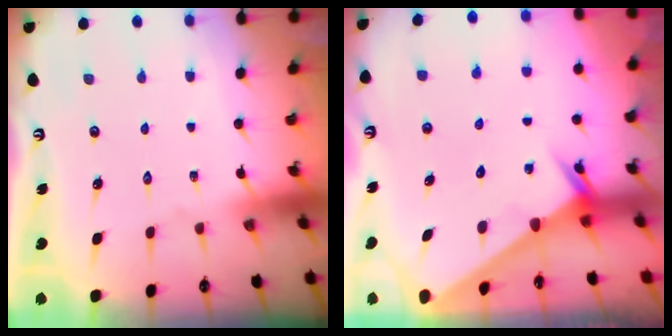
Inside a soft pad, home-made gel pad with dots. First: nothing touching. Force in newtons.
{"total": 2.2, "press": 2.2, "slide": 0.1}